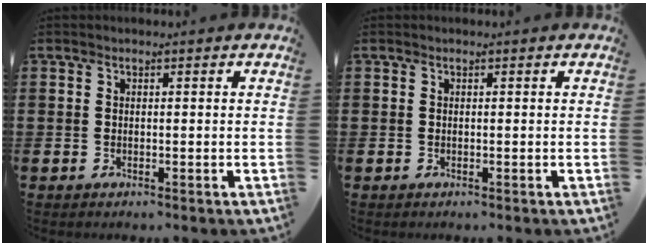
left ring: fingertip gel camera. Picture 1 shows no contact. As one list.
[{"total": 0.0}]